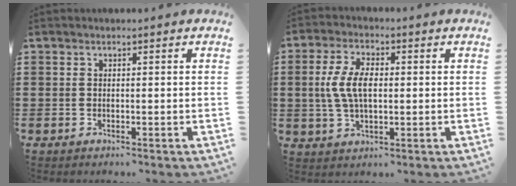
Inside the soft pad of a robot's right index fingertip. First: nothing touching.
{"total": 6.9, "force": [0.1, 3.3, 6.1], "torque": [-0.137, 0.002, -0.006]}